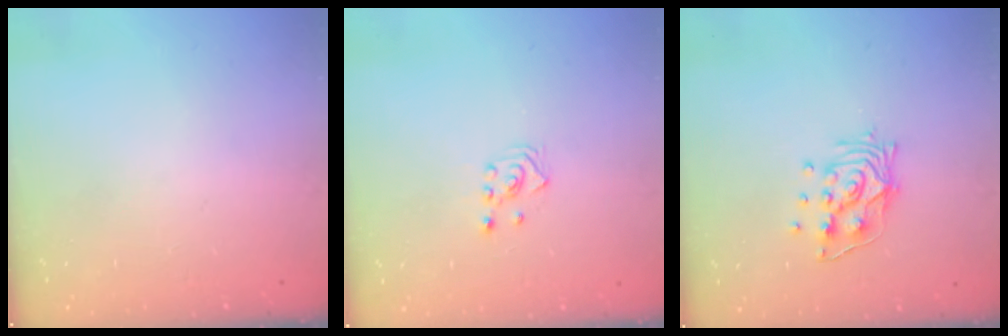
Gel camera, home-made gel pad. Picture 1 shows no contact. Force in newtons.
{"total": 2.6, "press": 2.4, "slide": 0.9}
{"total": 11.1, "press": 11.1, "slide": 1.4}